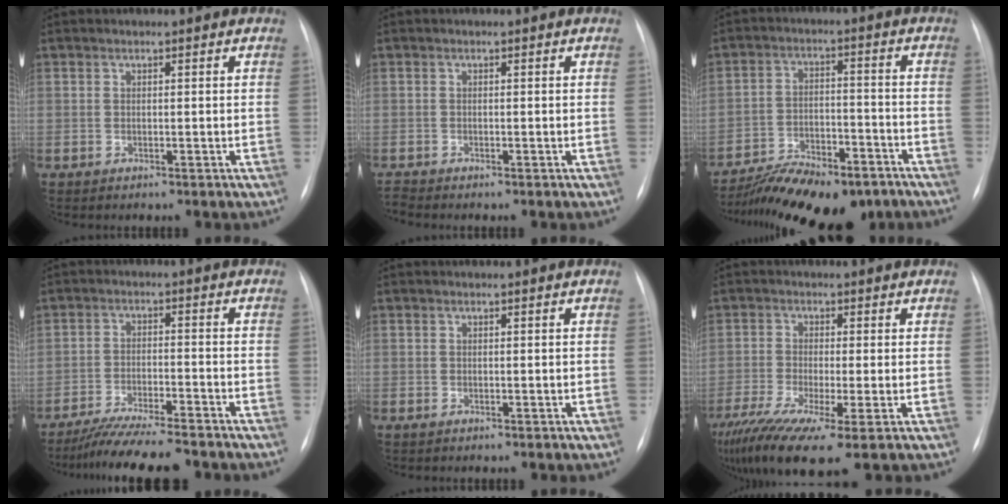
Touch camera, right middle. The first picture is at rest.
{"total": 0.8, "force": [-0.7, -0.4, -0.2], "torque": [0.001, -0.007, -0.012]}
{"total": 15.6, "force": [-12.5, 5.2, 7.8], "torque": [-0.124, 0.009, -0.195]}
{"total": 11.4, "force": [-10.1, 0.8, 5.2], "torque": [-0.082, -0.020, -0.160]}
{"total": 0.0}
{"total": 12.6, "force": [-7.5, 2.0, 9.9], "torque": [-0.200, -0.033, -0.130]}